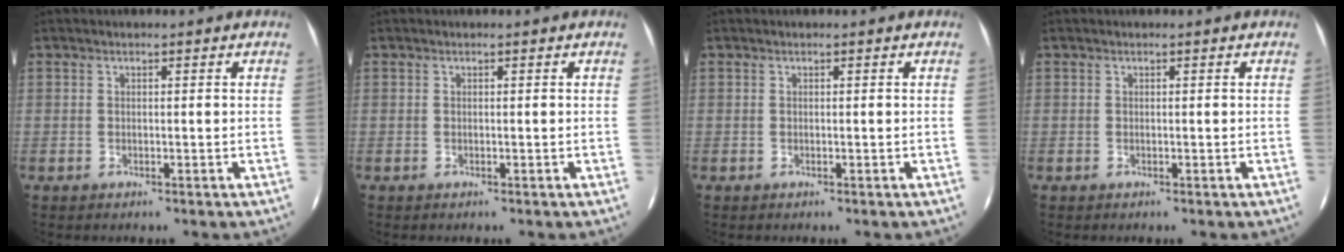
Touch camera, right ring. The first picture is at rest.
{"total": 0.0}
{"total": 0.0}
{"total": 0.0}